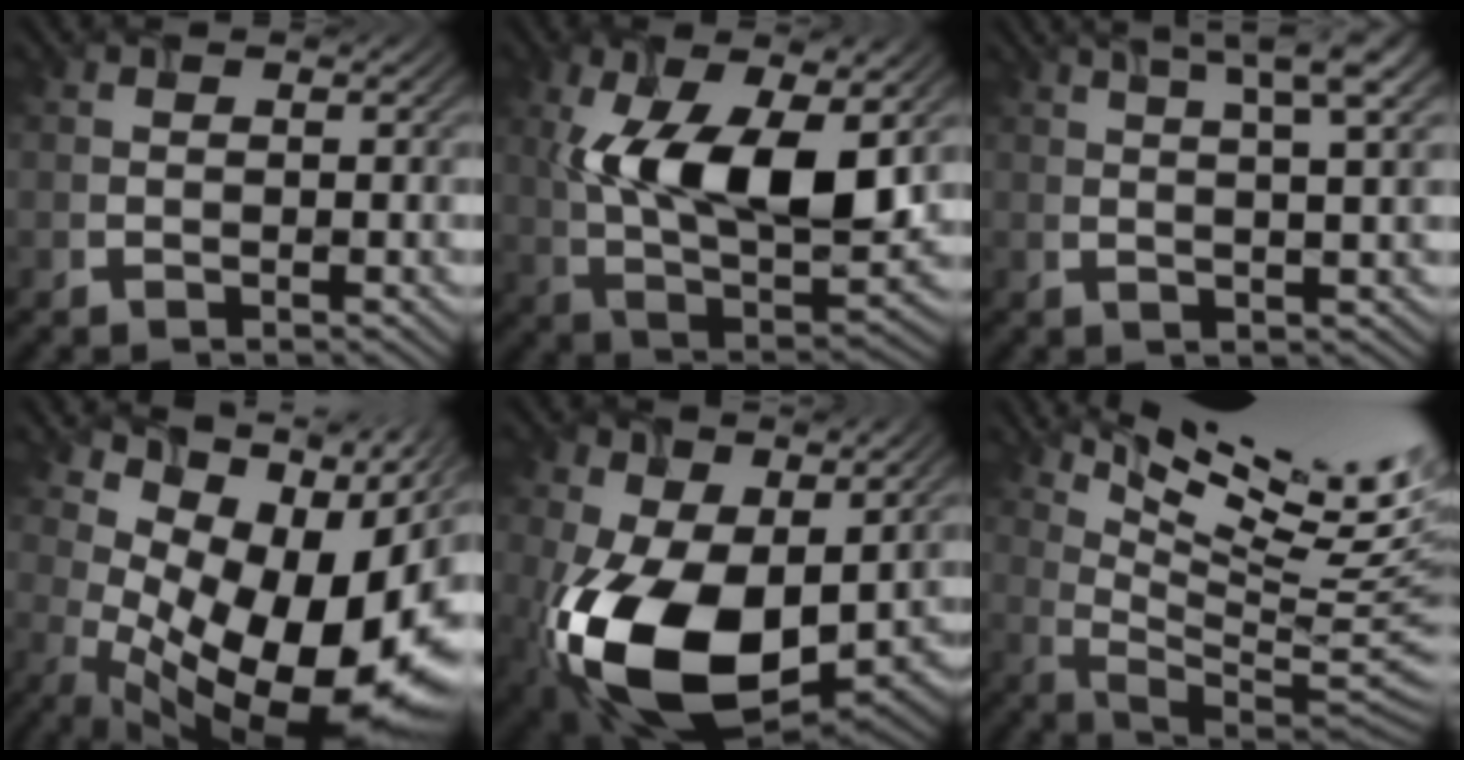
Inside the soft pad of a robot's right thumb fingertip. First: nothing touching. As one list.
[{"total": 14.2, "force": [2.1, 7.0, 12.2], "torque": [-0.212, -0.011, 0.037]}, {"total": 7.8, "force": [4.1, 1.5, 6.5], "torque": [-0.094, 0.017, 0.055]}, {"total": 17.4, "force": [-0.1, 10.2, 14.1], "torque": [-0.195, -0.034, 0.028]}, {"total": 14.9, "force": [-1.7, 9.6, 11.3], "torque": [-0.241, -0.033, -0.031]}, {"total": 15.9, "force": [8.6, 4.0, 12.7], "torque": [-0.192, 0.001, 0.128]}]